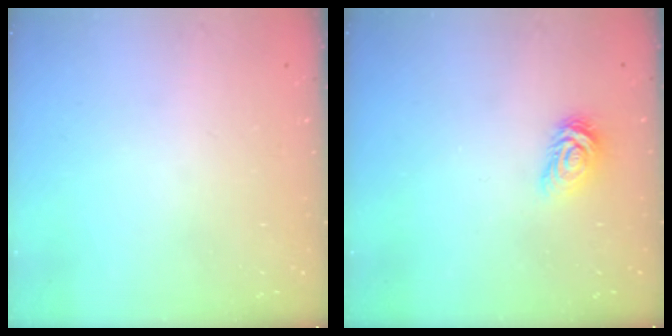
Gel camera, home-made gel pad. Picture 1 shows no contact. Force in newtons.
{"total": 3.7, "press": 3.7, "slide": 0.4}